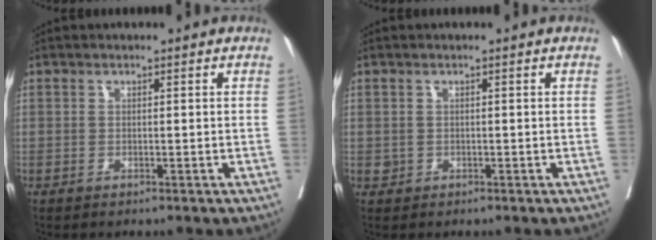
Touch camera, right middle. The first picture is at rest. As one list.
[{"total": 0.8, "force": [0.0, 0.7, 0.2], "torque": [0.000, 0.002, 0.002]}]